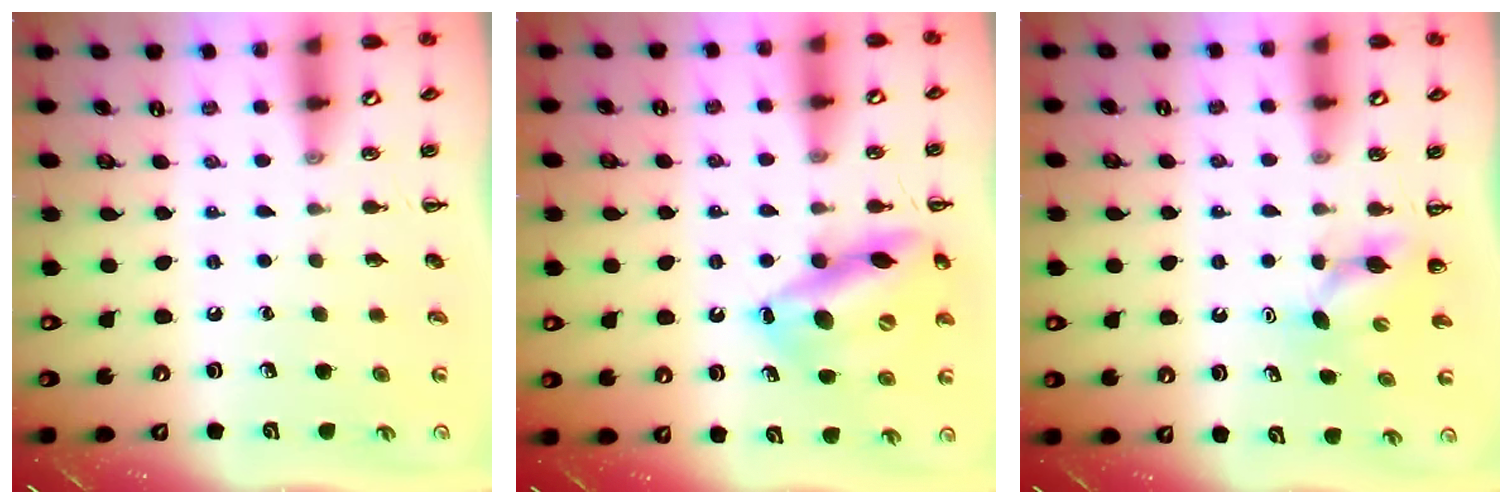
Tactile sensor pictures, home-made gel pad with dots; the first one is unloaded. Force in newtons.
{"total": 16.2, "press": 15.7, "slide": 3.8}
{"total": 4.1, "press": 4.0, "slide": 0.9}